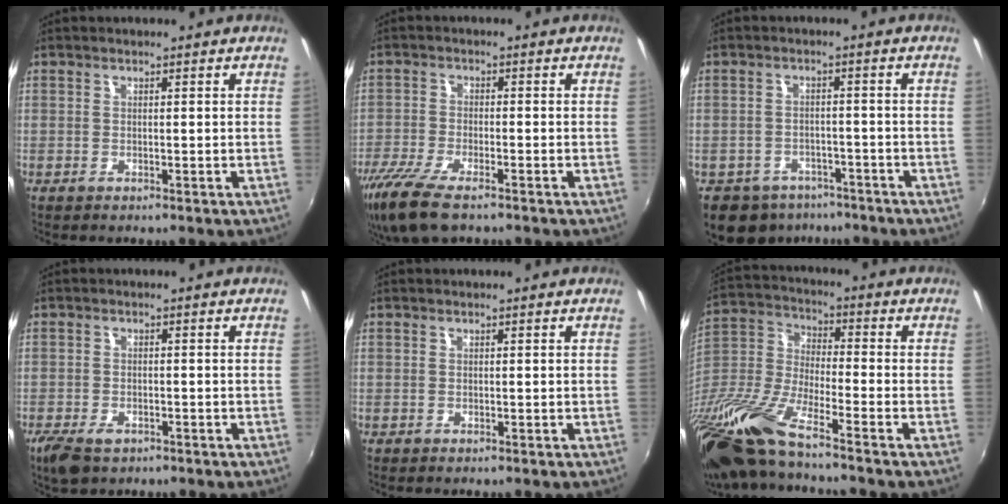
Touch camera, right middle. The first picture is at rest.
{"total": 10.1, "force": [-7.2, 2.9, 6.4], "torque": [-0.155, -0.035, -0.140]}
{"total": 10.1, "force": [-7.0, 6.7, 3.0], "torque": [-0.083, 0.009, -0.089]}
{"total": 5.6, "force": [-3.6, 2.8, 3.3], "torque": [-0.083, -0.021, -0.064]}
{"total": 0.0}
{"total": 18.6, "force": [-13.4, 2.7, 12.6], "torque": [-0.269, -0.039, -0.275]}